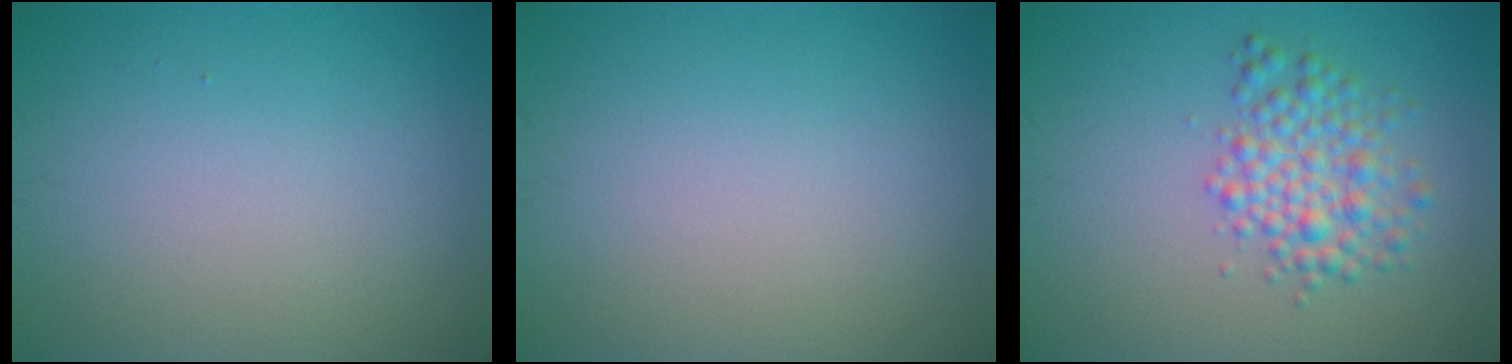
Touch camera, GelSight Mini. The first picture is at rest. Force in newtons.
{"total": 0.0}
{"total": 3.8, "press": 3.8, "slide": 0.0}